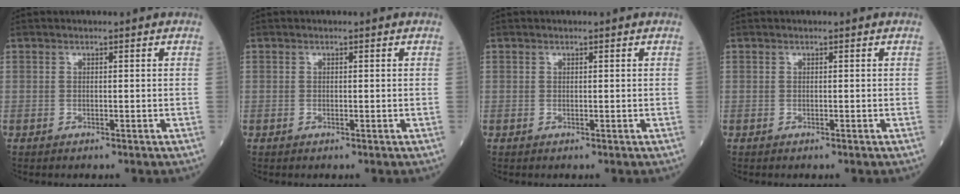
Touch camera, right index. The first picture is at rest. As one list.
[{"total": 0.0}, {"total": 0.0}, {"total": 0.0}]